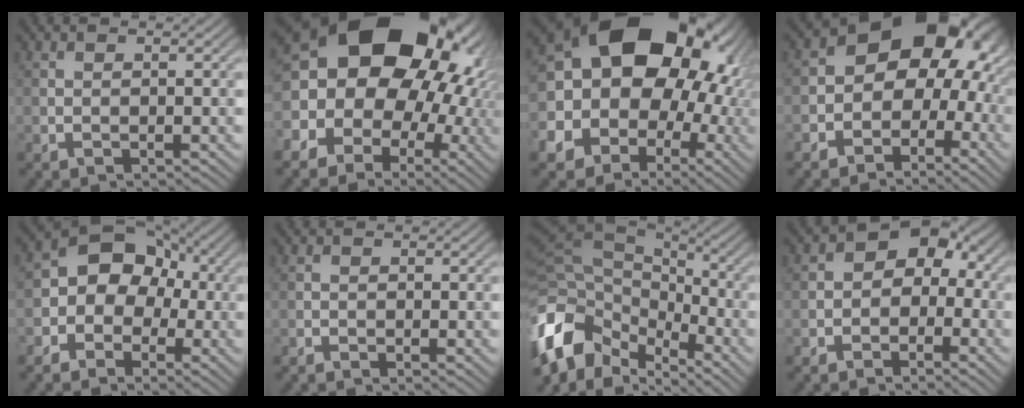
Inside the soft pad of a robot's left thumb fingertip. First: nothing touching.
{"total": 21.5, "force": [4.1, 16.9, 12.7], "torque": [-0.215, 0.037, 0.044]}
{"total": 24.1, "force": [3.3, 20.4, 12.3], "torque": [-0.244, 0.010, 0.021]}
{"total": 13.1, "force": [-0.3, 9.8, 8.6], "torque": [-0.099, -0.002, -0.027]}
{"total": 7.4, "force": [-1.2, 6.0, 4.2], "torque": [-0.045, 0.009, -0.050]}
{"total": 0.6, "force": [-0.5, 0.3, 0.1], "torque": [-0.001, -0.003, -0.011]}
{"total": 14.1, "force": [-6.1, 8.9, 9.1], "torque": [-0.239, -0.017, -0.111]}
{"total": 6.3, "force": [-1.0, 4.6, 4.1], "torque": [-0.042, 0.012, -0.037]}